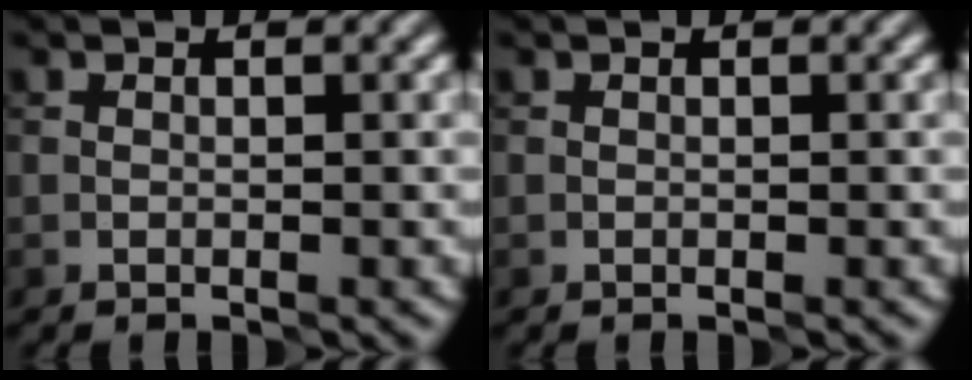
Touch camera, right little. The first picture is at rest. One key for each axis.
{"total": 0.0}